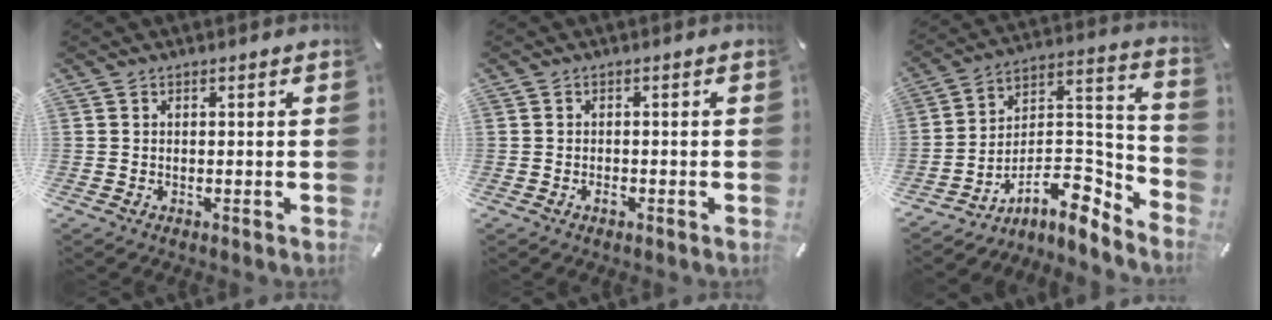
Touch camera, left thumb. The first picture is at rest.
{"total": 1.4, "force": [-0.7, 1.0, 0.7], "torque": [-0.014, 0.003, -0.014]}
{"total": 11.8, "force": [-5.9, 7.1, 7.3], "torque": [-0.103, -0.006, -0.098]}